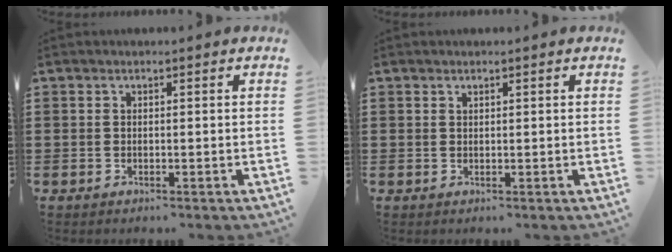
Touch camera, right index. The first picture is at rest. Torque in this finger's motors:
{"motor_torque": [-0.37, 0.09, -0.03, -0.01]}